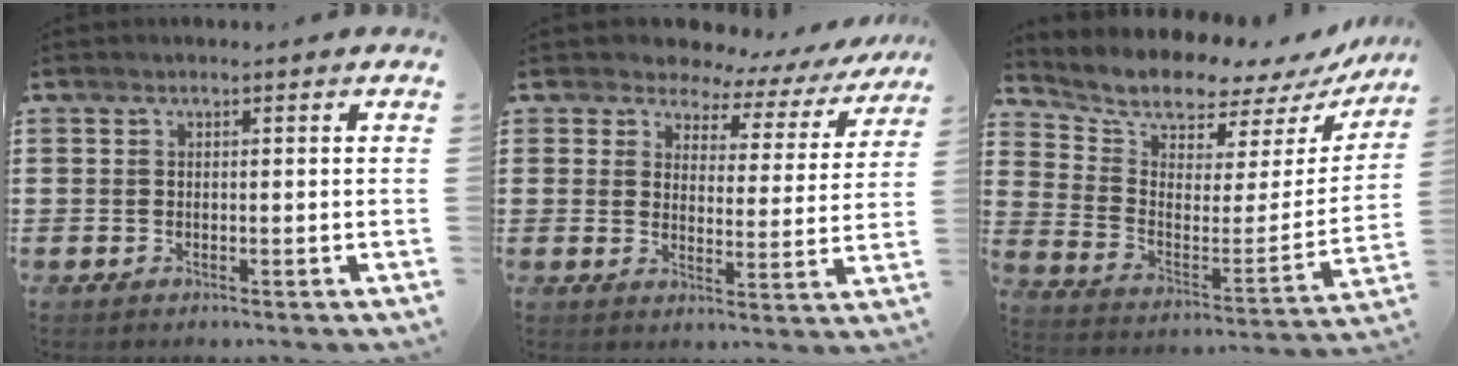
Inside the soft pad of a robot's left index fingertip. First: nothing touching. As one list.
[{"total": 4.1, "force": [3.5, 2.0, 0.7], "torque": [-0.032, -0.023, 0.055]}, {"total": 7.4, "force": [7.1, 1.7, 1.4], "torque": [-0.059, -0.068, 0.116]}]